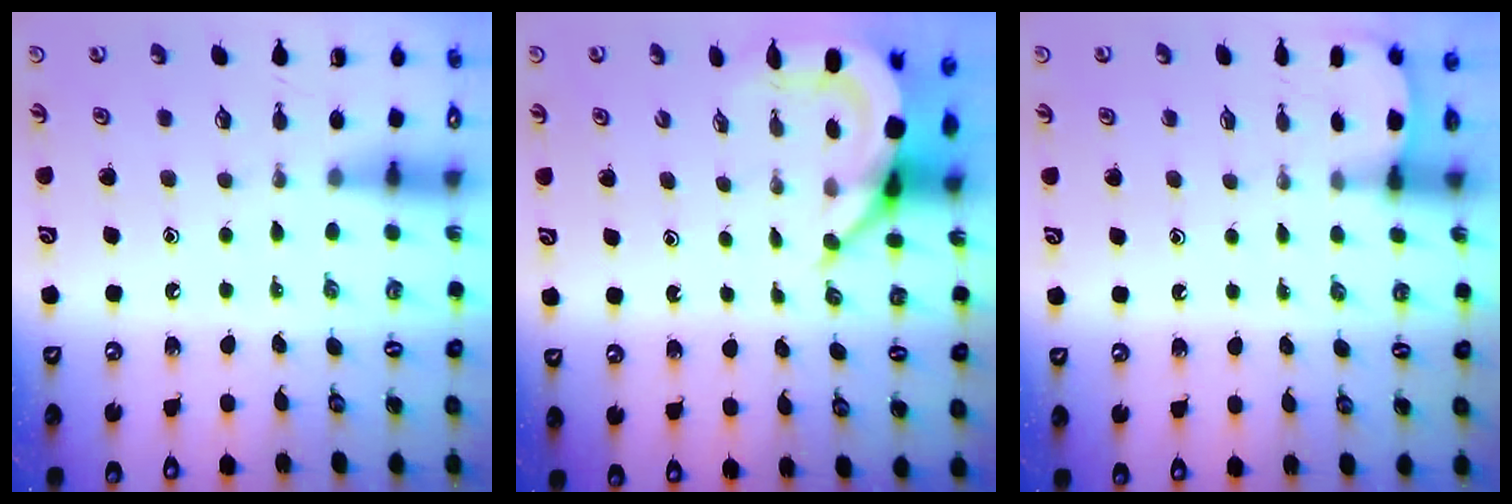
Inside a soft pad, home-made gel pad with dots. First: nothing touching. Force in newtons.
{"total": 6.6, "press": 6.6, "slide": 0.5}
{"total": 1.2, "press": 1.2, "slide": 0.1}